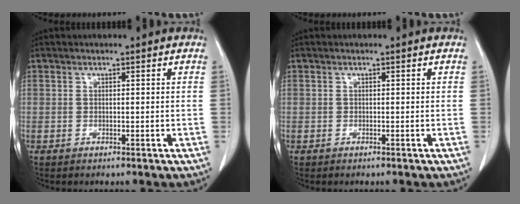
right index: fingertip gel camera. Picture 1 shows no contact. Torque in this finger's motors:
{"motor_torque": [-0.02, -0.03, -0.13, -0.06]}